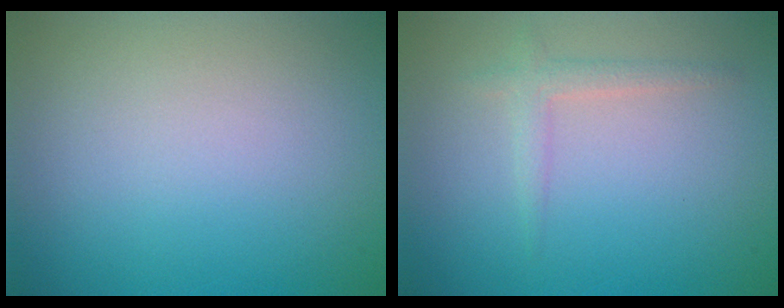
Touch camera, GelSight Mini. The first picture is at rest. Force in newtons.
{"total": 1.6, "press": 1.6, "slide": 0.1}